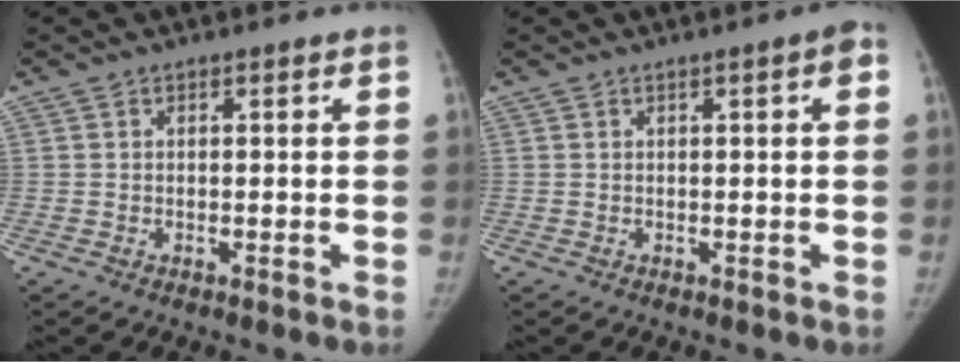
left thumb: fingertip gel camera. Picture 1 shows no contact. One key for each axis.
{"total": 1.8, "fx": 0.3, "fy": 0.4, "fz": 1.7, "tx": -0.024, "ty": 0.006, "tz": 0.002}